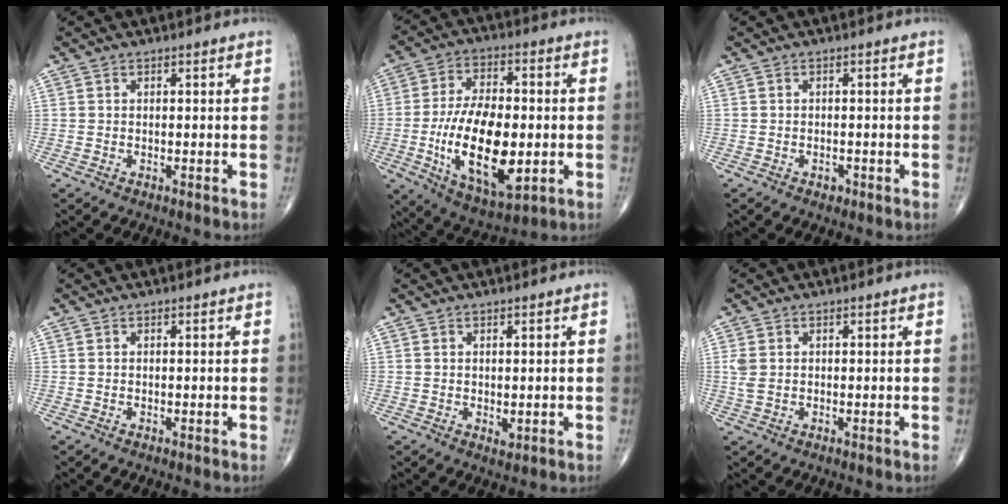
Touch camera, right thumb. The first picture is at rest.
{"total": 19.4, "force": [-3.1, 9.4, 16.7], "torque": [-0.284, 0.001, -0.043]}
{"total": 1.0, "force": [-0.6, 0.7, 0.4], "torque": [-0.002, 0.003, -0.009]}
{"total": 0.0}
{"total": 1.2, "force": [0.0, 0.7, 1.0], "torque": [-0.012, -0.004, 0.004]}
{"total": 2.4, "force": [0.4, 1.6, 1.7], "torque": [-0.049, 0.004, 0.010]}